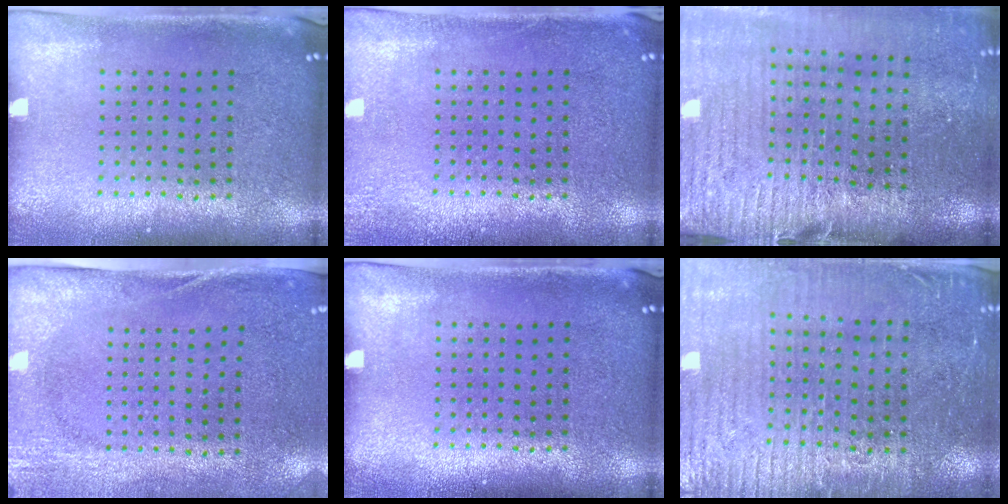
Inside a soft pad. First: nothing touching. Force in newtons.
{"total": 1.5, "press": 1.5, "slide": 0.3}
{"total": 4.0, "press": 3.6, "slide": 1.9}
{"total": 2.7, "press": 2.1, "slide": 1.7}
{"total": 0.0}
{"total": 3.1, "press": 3.0, "slide": 1.0}